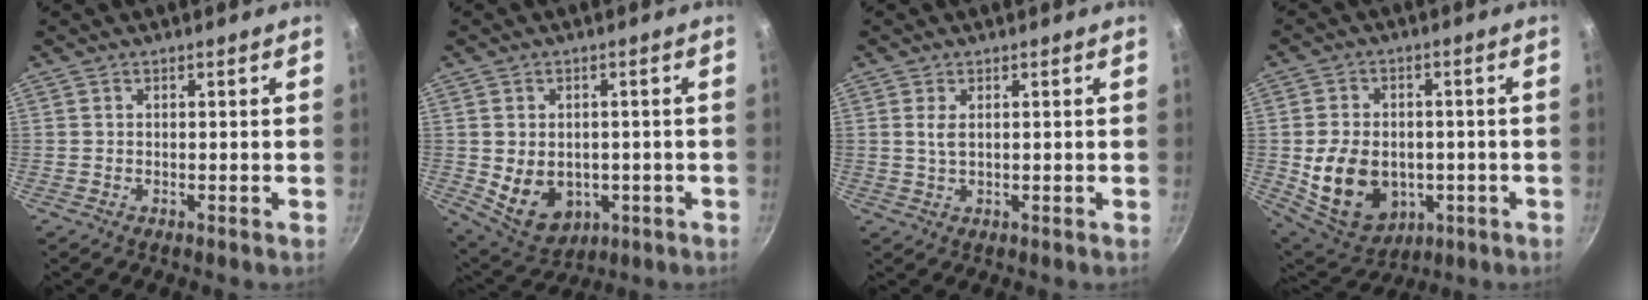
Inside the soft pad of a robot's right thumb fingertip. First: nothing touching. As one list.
[{"total": 9.9, "force": [-1.5, 7.5, 6.4], "torque": [-0.080, -0.009, 0.001]}, {"total": 2.3, "force": [0.7, 1.1, 1.9], "torque": [-0.036, -0.005, 0.014]}, {"total": 15.3, "force": [-2.6, 11.4, 10.0], "torque": [-0.157, 0.004, -0.021]}]